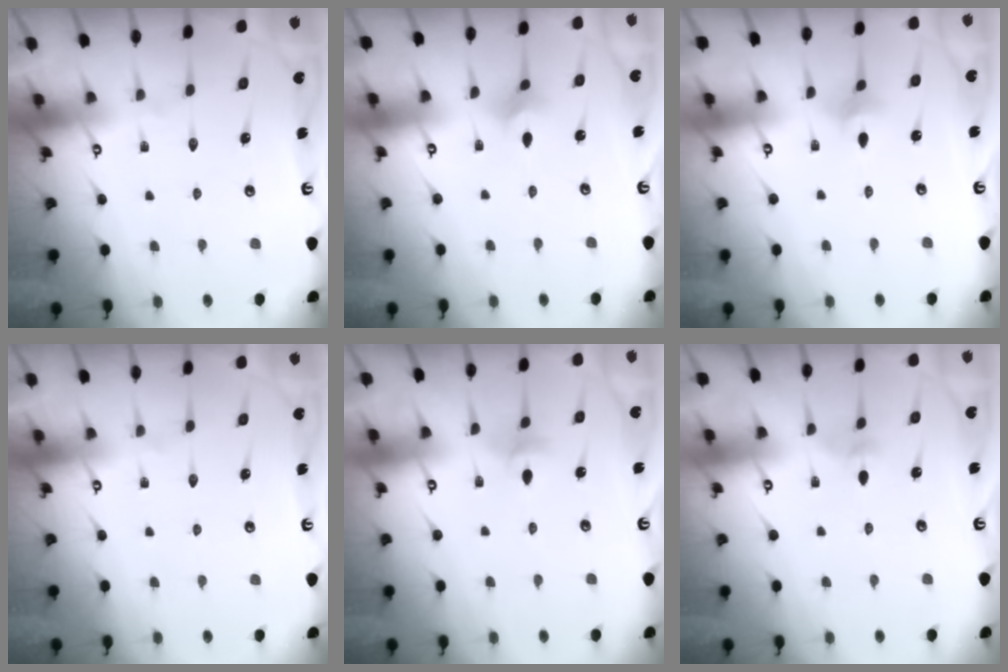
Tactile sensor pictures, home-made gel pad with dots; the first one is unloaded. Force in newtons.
{"total": 2.0, "press": 1.9, "slide": 0.6}
{"total": 2.8, "press": 2.8, "slide": 0.5}
{"total": 0.0}
{"total": 4.3, "press": 4.2, "slide": 0.9}
{"total": 2.3, "press": 2.3, "slide": 0.5}